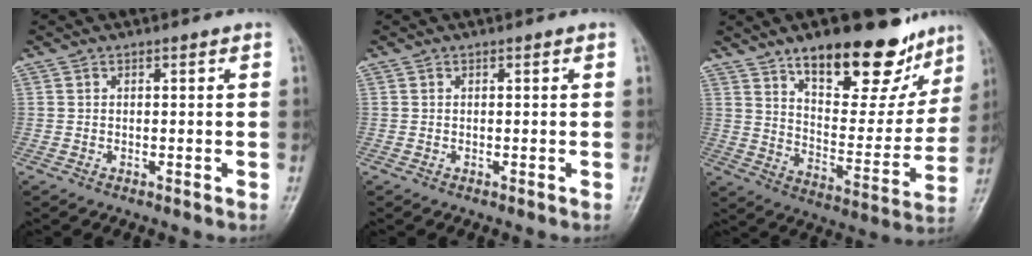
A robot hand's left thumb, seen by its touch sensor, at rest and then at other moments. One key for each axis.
{"total": 0.0}
{"total": 23.0, "fx": 15.3, "fy": 9.6, "fz": 14.2, "tx": -0.146, "ty": -0.074, "tz": 0.230}